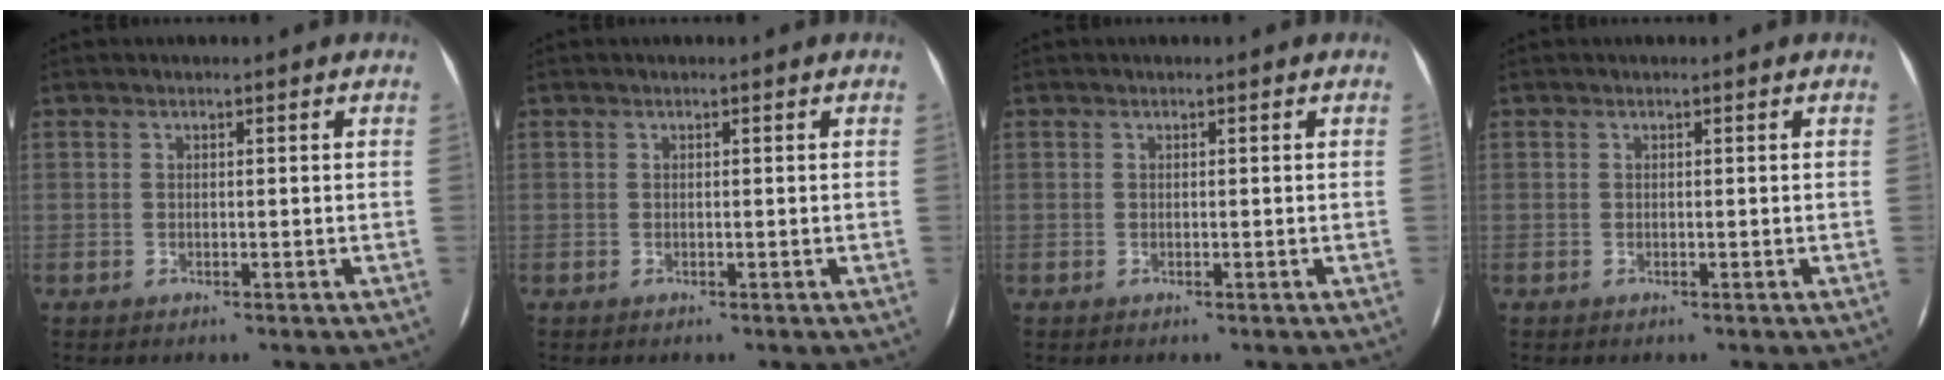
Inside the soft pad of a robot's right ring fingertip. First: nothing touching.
{"total": 0.0}
{"total": 0.0}
{"total": 0.0}